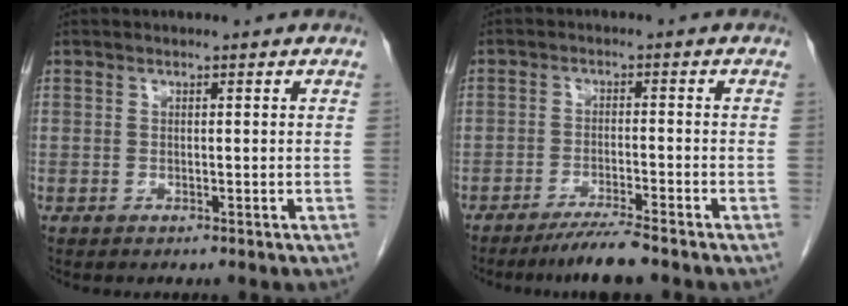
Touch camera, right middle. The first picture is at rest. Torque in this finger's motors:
{"motor_torque": [0.10, -0.08, 0.03, 0.02]}